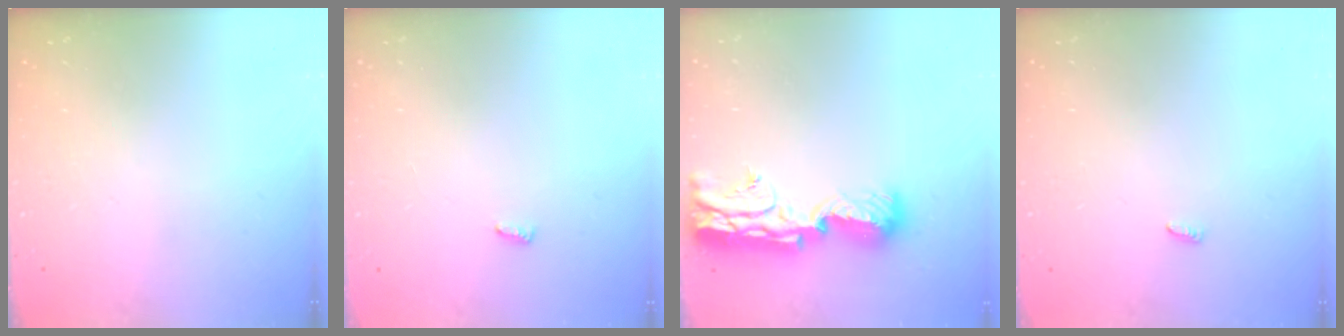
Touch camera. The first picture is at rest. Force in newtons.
{"total": 2.8, "press": 2.8, "slide": 0.4}
{"total": 20.1, "press": 19.4, "slide": 5.5}
{"total": 2.4, "press": 2.4, "slide": 0.2}